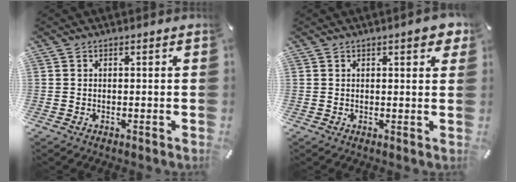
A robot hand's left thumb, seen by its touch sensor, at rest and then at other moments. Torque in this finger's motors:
{"motor_torque": [0.94, 0.91, 0.75, -0.57, 0.14]}